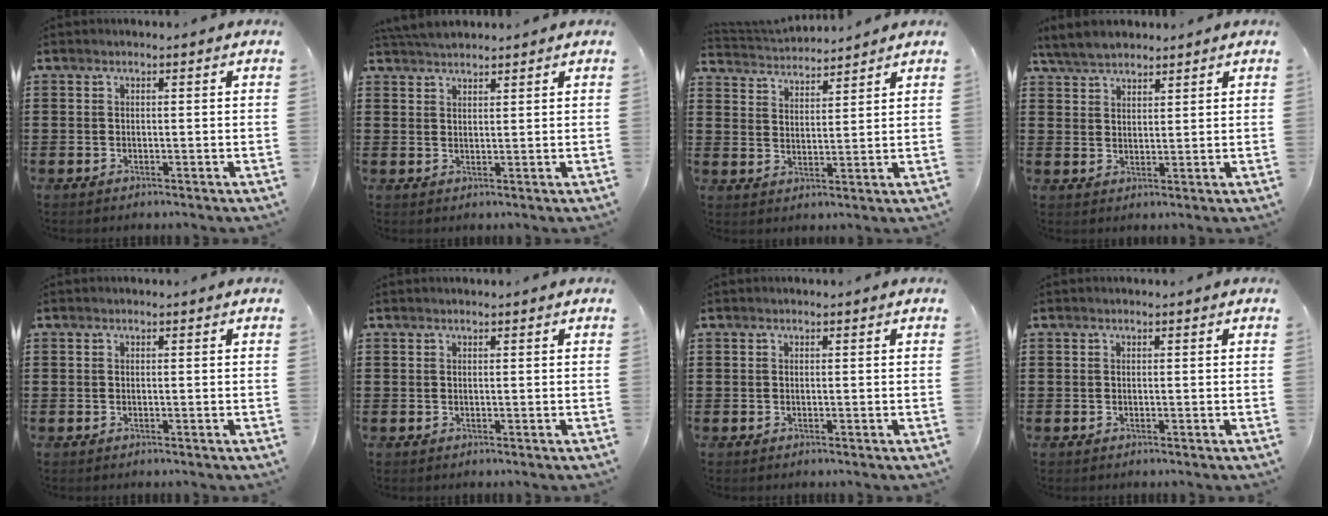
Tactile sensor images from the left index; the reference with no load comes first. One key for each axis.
{"total": 2.9, "fx": 2.8, "fy": 0.3, "fz": 0.7, "tx": -0.022, "ty": -0.001, "tz": 0.055}
{"total": 3.3, "fx": 3.3, "fy": 0.4, "fz": -0.1, "tx": -0.013, "ty": -0.015, "tz": 0.057}
{"total": 4.3, "fx": 3.9, "fy": 1.5, "fz": 1.1, "tx": -0.036, "ty": -0.001, "tz": 0.073}
{"total": 0.0}
{"total": 0.0}
{"total": 0.0}
{"total": 0.0}